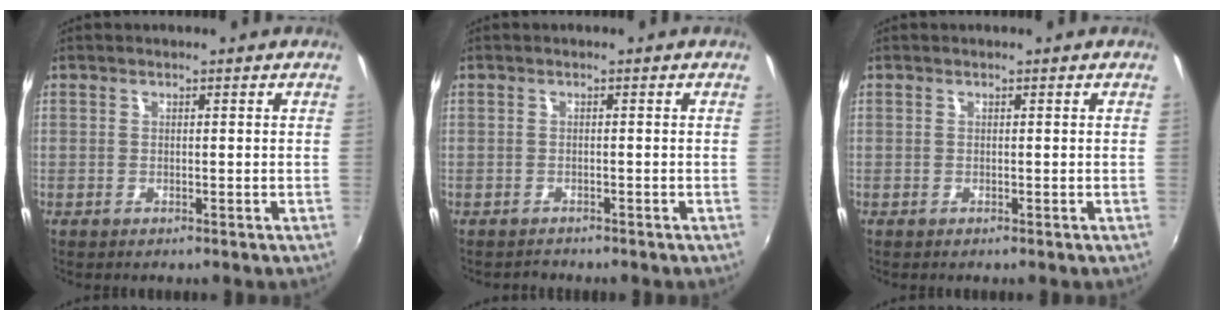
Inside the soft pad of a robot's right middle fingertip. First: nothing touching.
{"total": 1.1, "force": [-1.0, 0.3, -0.2], "torque": [0.000, 0.002, -0.016]}
{"total": 0.0}